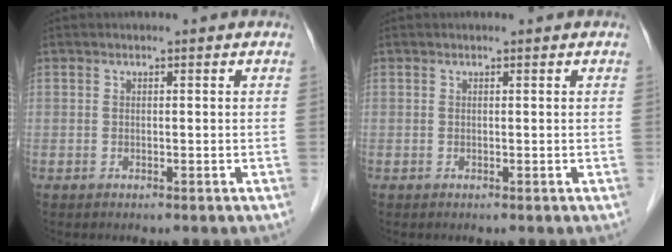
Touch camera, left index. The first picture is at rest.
{"total": 0.6, "force": [0.6, 0.1, 0.1], "torque": [-0.005, 0.003, 0.007]}